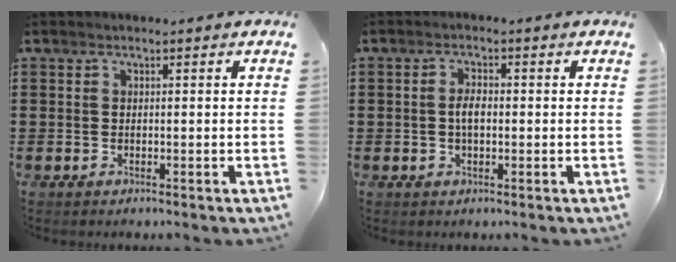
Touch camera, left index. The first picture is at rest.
{"total": 2.6, "force": [-0.1, 1.1, 2.4], "torque": [-0.047, 0.003, -0.003]}